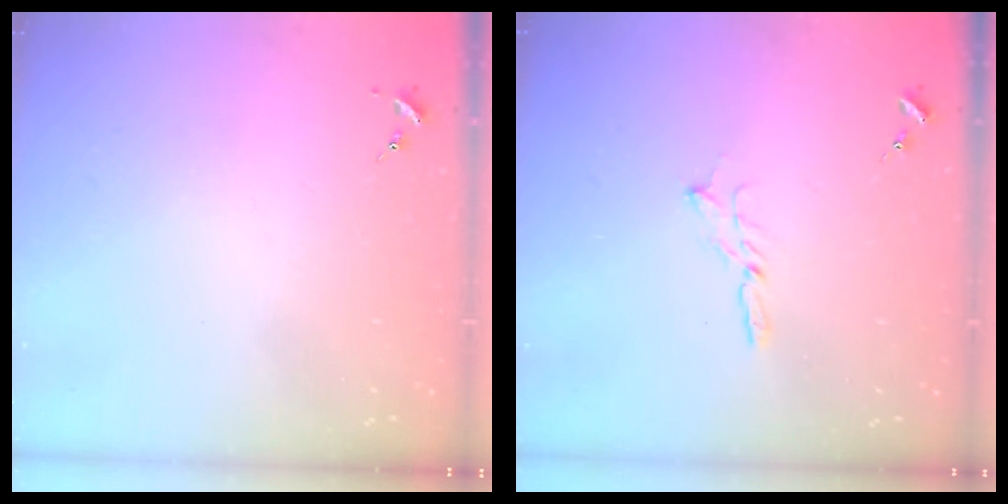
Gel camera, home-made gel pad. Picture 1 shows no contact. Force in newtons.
{"total": 3.6, "press": 3.6, "slide": 0.1}